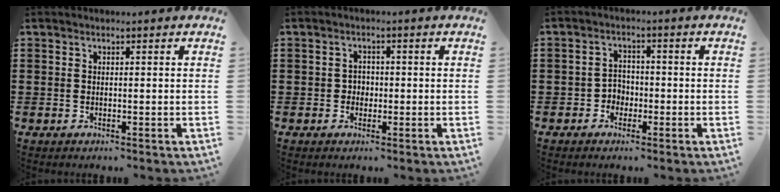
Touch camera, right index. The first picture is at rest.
{"total": 1.3, "force": [-0.3, 1.1, 0.5], "torque": [-0.013, 0.003, -0.008]}
{"total": 2.4, "force": [-1.2, 2.0, 0.7], "torque": [-0.023, 0.006, -0.029]}